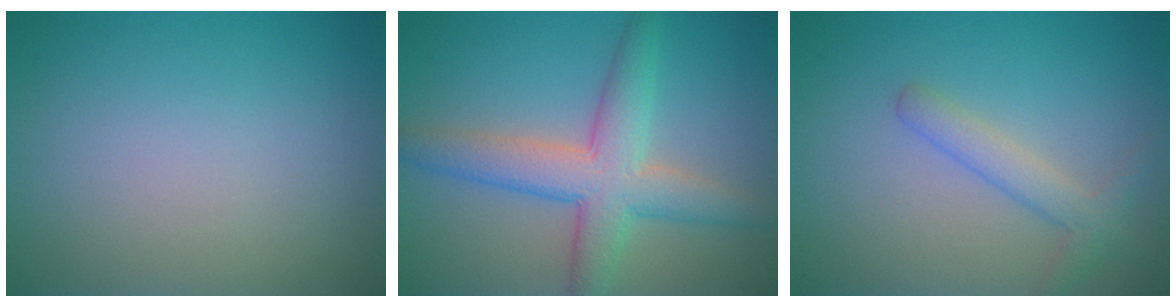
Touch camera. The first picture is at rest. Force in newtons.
{"total": 5.9, "press": 5.9, "slide": 0.1}
{"total": 2.5, "press": 2.5, "slide": 0.2}